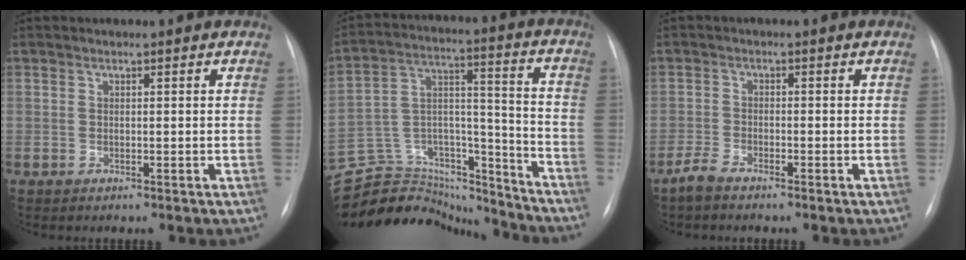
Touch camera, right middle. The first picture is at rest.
{"total": 21.6, "force": [-20.6, 5.7, 3.1], "torque": [-0.079, 0.064, -0.314]}
{"total": 2.5, "force": [-2.2, 0.2, 1.2], "torque": [-0.041, -0.008, -0.044]}